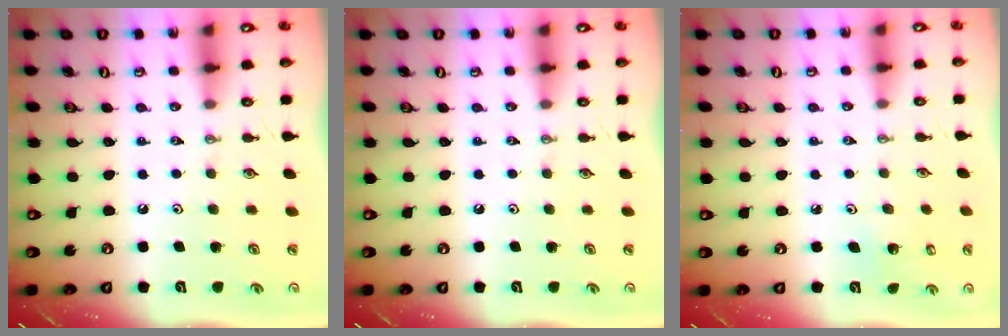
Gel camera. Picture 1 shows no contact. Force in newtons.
{"total": 0.0}
{"total": 3.0, "press": 2.9, "slide": 0.3}